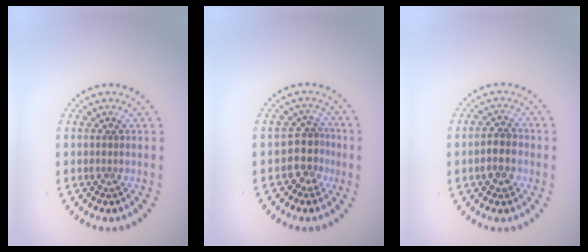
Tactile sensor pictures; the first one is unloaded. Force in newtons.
{"total": 2.6, "press": 2.0, "slide": 1.7}
{"total": 2.6, "press": 2.5, "slide": 0.3}